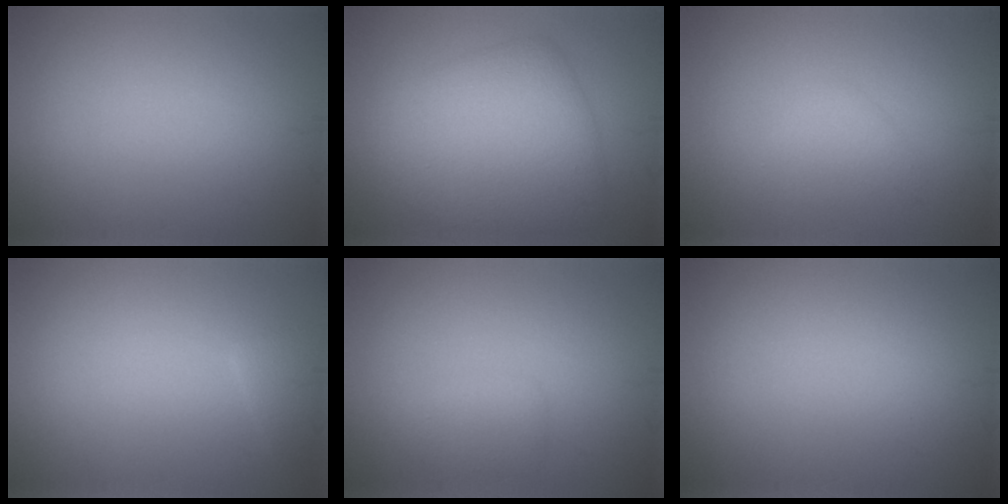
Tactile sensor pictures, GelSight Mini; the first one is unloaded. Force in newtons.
{"total": 8.2, "press": 8.2, "slide": 0.2}
{"total": 1.9, "press": 1.8, "slide": 0.1}
{"total": 1.3, "press": 1.3, "slide": 0.1}
{"total": 1.5, "press": 1.5, "slide": 0.1}
{"total": 0.0}